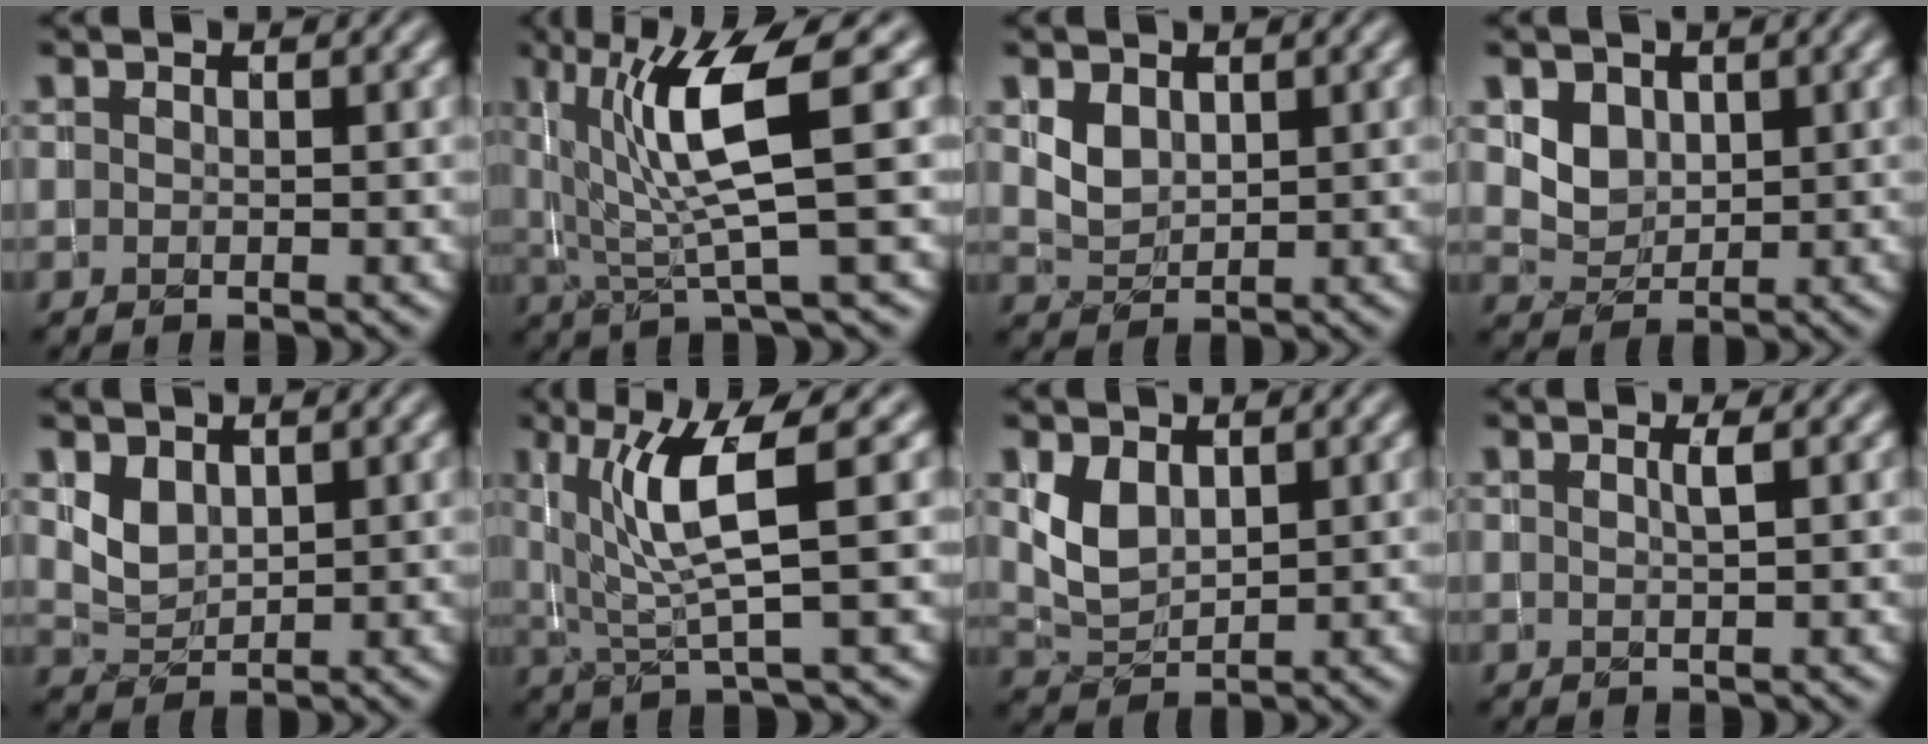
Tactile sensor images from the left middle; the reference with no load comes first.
{"total": 7.3, "force": [1.8, 1.3, 6.9], "torque": [-0.122, -0.007, 0.032]}
{"total": 2.0, "force": [0.8, 1.5, 1.1], "torque": [-0.029, -0.004, 0.022]}
{"total": 2.4, "force": [0.8, 2.0, 1.1], "torque": [-0.027, -0.010, 0.017]}
{"total": 2.2, "force": [1.0, 1.5, 1.2], "torque": [-0.030, -0.007, 0.027]}
{"total": 5.9, "force": [1.5, 1.0, 5.6], "torque": [-0.112, -0.004, 0.029]}
{"total": 3.0, "force": [1.0, 1.9, 2.0], "torque": [-0.046, -0.004, 0.027]}
{"total": 0.9, "force": [0.2, 0.2, 0.8], "torque": [-0.008, -0.002, -0.001]}